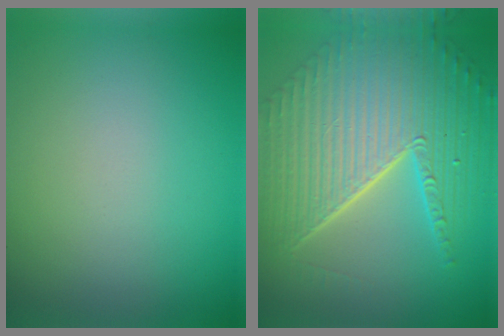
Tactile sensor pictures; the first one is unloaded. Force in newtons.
{"total": 10.6, "press": 6.9, "slide": 8.1}